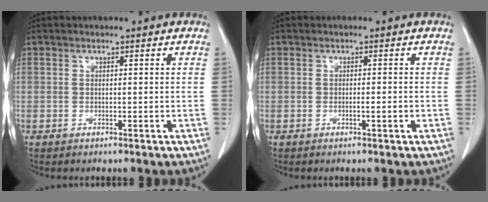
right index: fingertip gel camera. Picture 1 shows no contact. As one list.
[{"total": 1.1, "force": [-0.3, 0.0, 1.0], "torque": [-0.014, 0.002, -0.002]}]